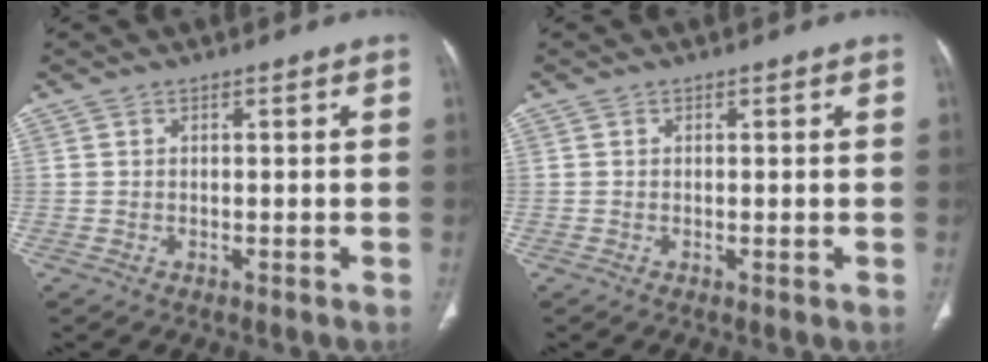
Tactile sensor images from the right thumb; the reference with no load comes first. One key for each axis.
{"total": 0.0}